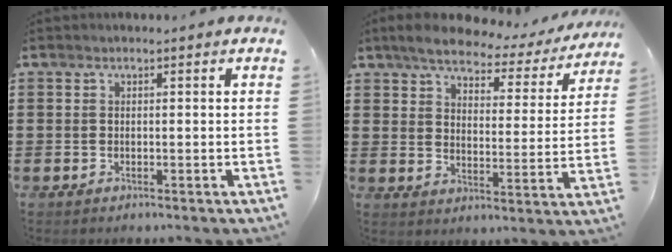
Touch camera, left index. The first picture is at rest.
{"total": 5.2, "force": [4.6, 1.3, 2.0], "torque": [-0.064, -0.022, 0.076]}